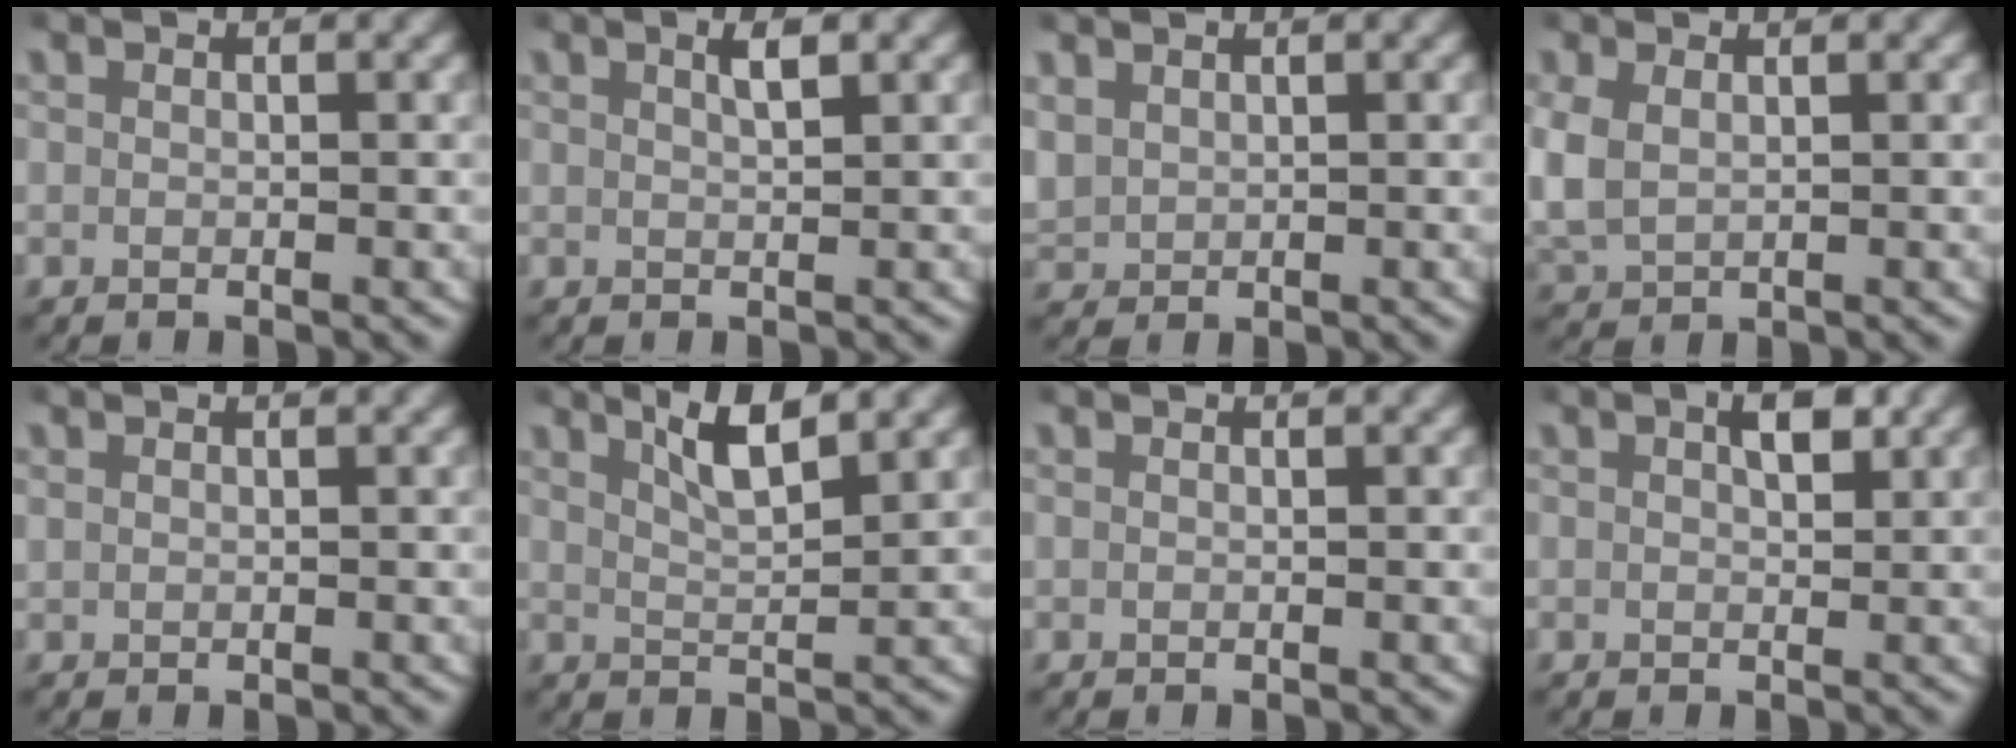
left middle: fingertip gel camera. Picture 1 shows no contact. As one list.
[{"total": 1.7, "force": [0.9, 0.2, 1.4], "torque": [-0.023, 0.005, 0.016]}, {"total": 2.6, "force": [1.1, 2.1, 0.9], "torque": [-0.037, 0.002, 0.027]}, {"total": 4.9, "force": [0.4, 4.3, 2.5], "torque": [-0.082, -0.011, 0.014]}, {"total": 0.5, "force": [0.3, 0.4, 0.2], "torque": [-0.006, 0.001, 0.007]}, {"total": 3.7, "force": [2.6, 0.5, 2.5], "torque": [-0.051, 0.001, 0.045]}, {"total": 0.0}, {"total": 2.1, "force": [0.9, 1.0, 1.7], "torque": [-0.021, 0.006, 0.013]}]